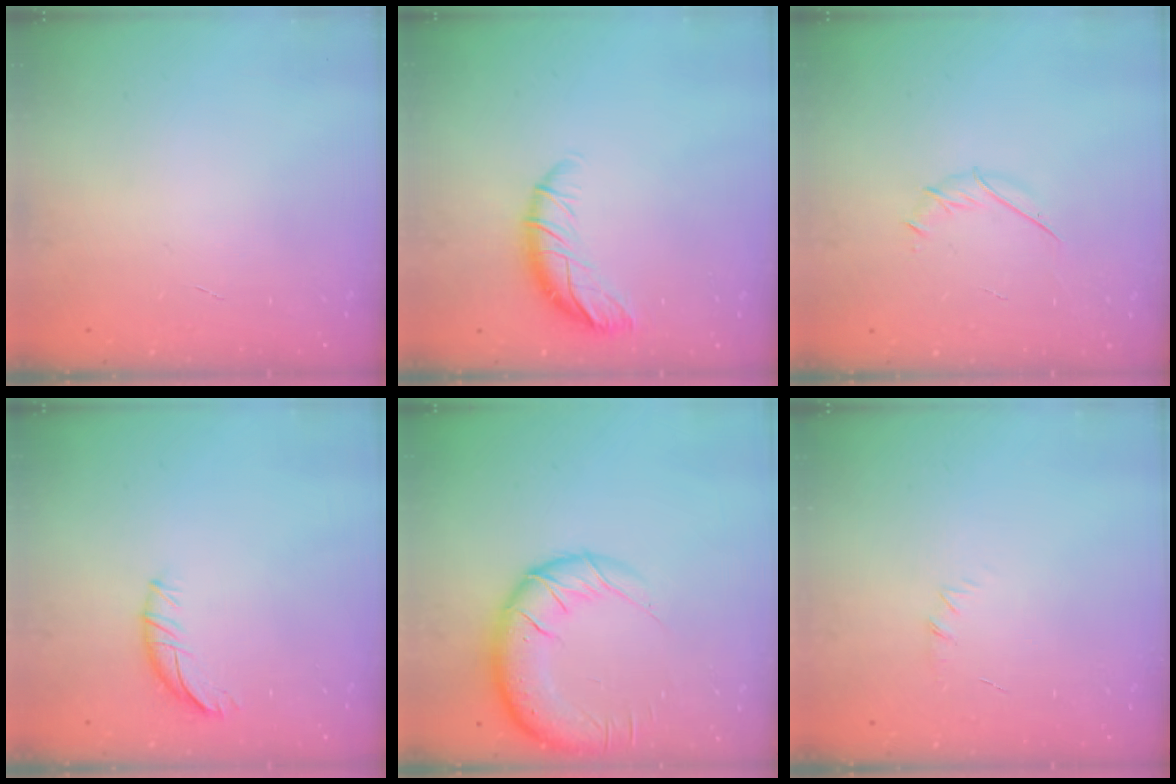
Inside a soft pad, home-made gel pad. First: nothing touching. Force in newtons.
{"total": 10.1, "press": 10.1, "slide": 0.4}
{"total": 2.7, "press": 2.6, "slide": 0.8}
{"total": 7.5, "press": 7.5, "slide": 0.7}
{"total": 16.2, "press": 15.8, "slide": 3.9}
{"total": 4.7, "press": 4.5, "slide": 1.4}